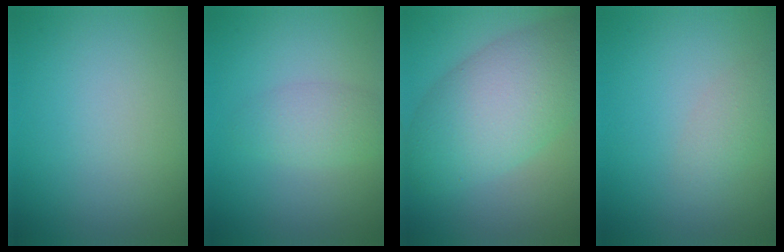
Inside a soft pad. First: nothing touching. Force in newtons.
{"total": 1.2, "press": 1.2, "slide": 0.2}
{"total": 8.7, "press": 8.7, "slide": 0.3}
{"total": 1.5, "press": 1.5, "slide": 0.1}